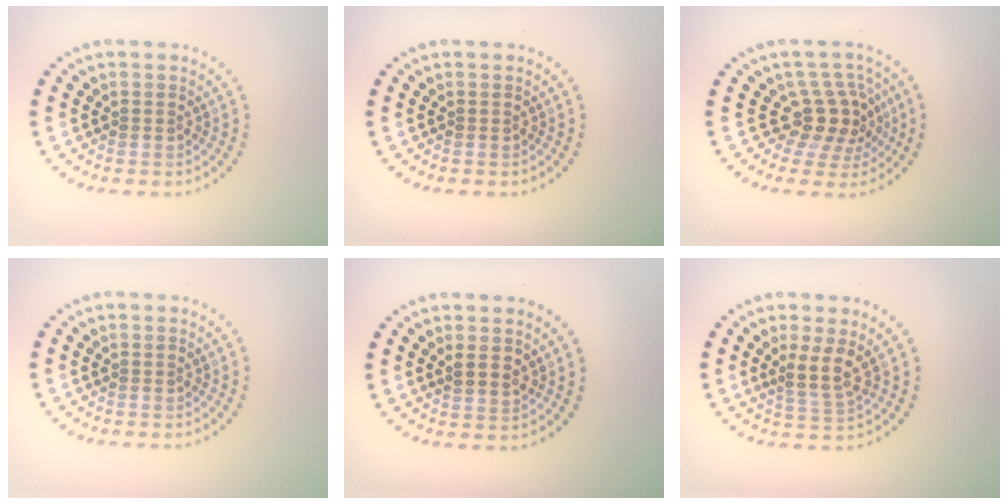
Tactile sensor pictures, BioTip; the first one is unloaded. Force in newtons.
{"total": 0.0}
{"total": 3.7, "press": 2.9, "slide": 2.3}
{"total": 0.0}
{"total": 1.3, "press": 1.2, "slide": 0.6}
{"total": 2.7, "press": 2.0, "slide": 1.8}